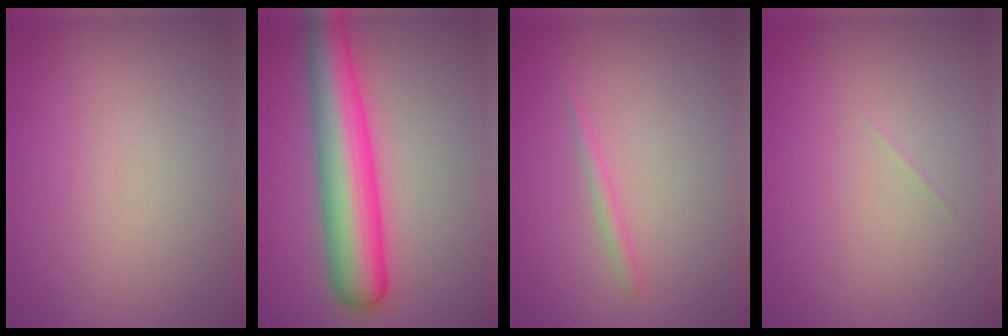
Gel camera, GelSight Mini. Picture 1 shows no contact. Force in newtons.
{"total": 8.2, "press": 8.2, "slide": 0.3}
{"total": 0.9, "press": 0.9, "slide": 0.1}
{"total": 0.0}